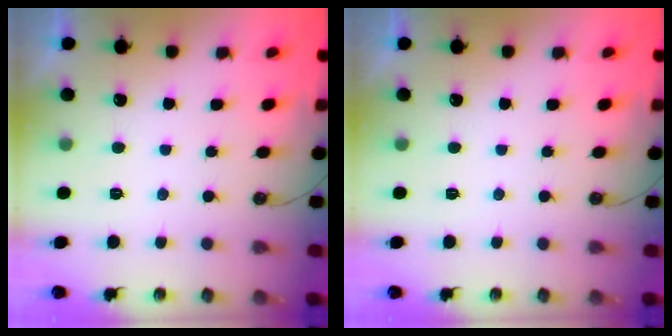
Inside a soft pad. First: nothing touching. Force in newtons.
{"total": 0.0}